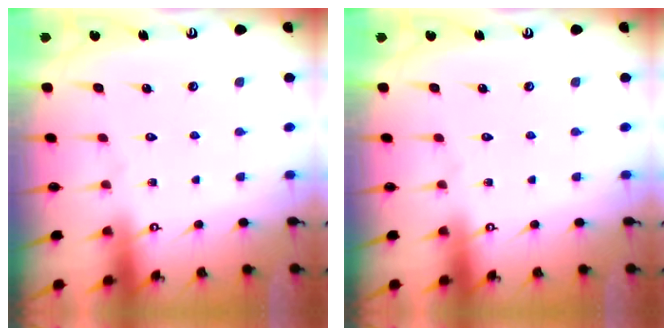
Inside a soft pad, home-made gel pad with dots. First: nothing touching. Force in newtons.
{"total": 0.0}